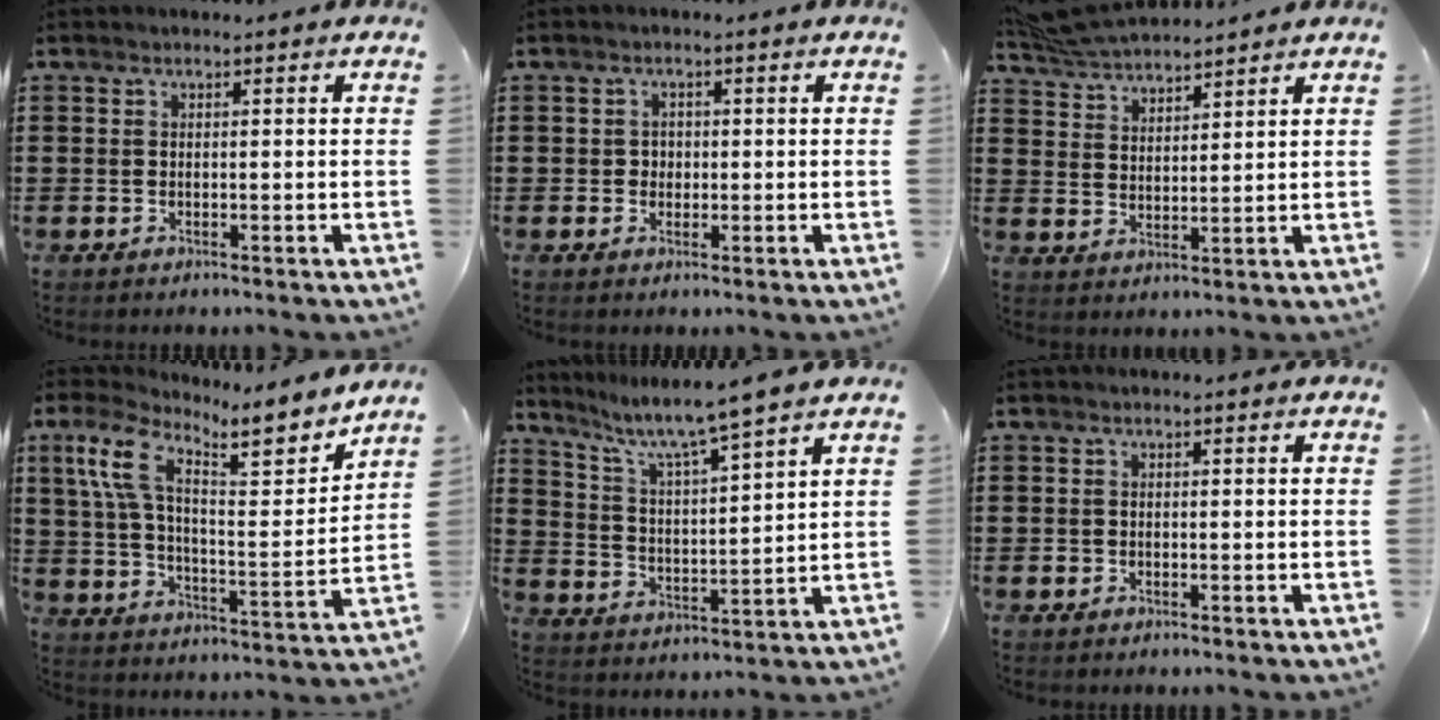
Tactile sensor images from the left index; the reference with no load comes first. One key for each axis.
{"total": 1.5, "fx": 0.1, "fy": 1.4, "fz": 0.4, "tx": -0.013, "ty": 0.006, "tz": 0.001}
{"total": 6.6, "fx": 6.3, "fy": 1.3, "fz": 1.5, "tx": -0.053, "ty": -0.015, "tz": 0.120}
{"total": 11.9, "fx": 9.0, "fy": 3.3, "fz": 7.1, "tx": -0.148, "ty": -0.051, "tz": 0.151}
{"total": 6.2, "fx": 5.3, "fy": -0.4, "fz": 3.1, "tx": -0.083, "ty": -0.039, "tz": 0.082}
{"total": 0.5, "fx": -0.2, "fy": 0.5, "fz": 0.0, "tx": -0.002, "ty": 0.004, "tz": -0.004}